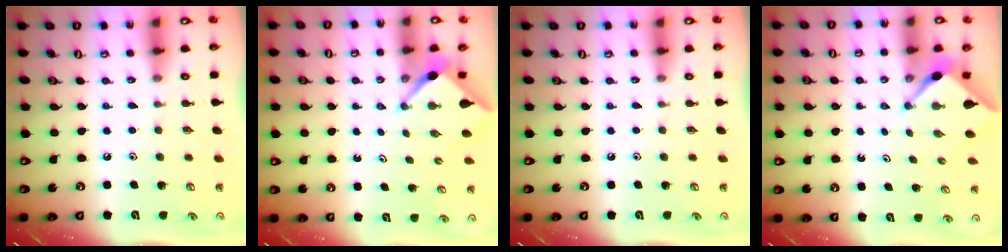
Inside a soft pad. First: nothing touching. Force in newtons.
{"total": 2.6, "press": 2.6, "slide": 0.3}
{"total": 0.0}
{"total": 2.2, "press": 2.2, "slide": 0.3}